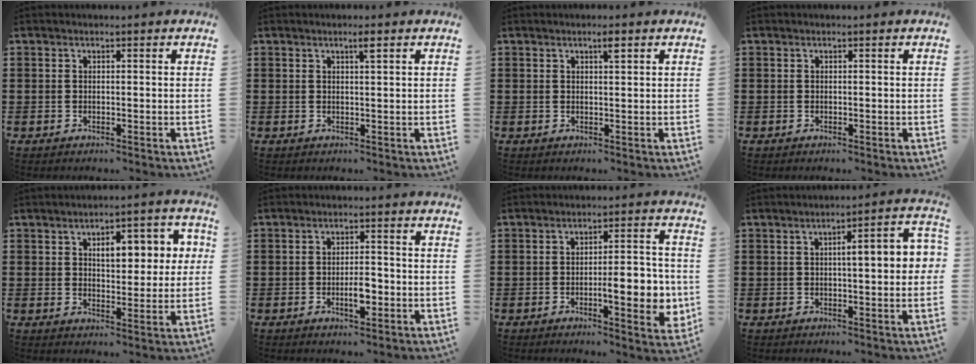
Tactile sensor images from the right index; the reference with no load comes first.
{"total": 1.7, "force": [1.0, 0.1, 1.4], "torque": [-0.021, -0.003, 0.015]}
{"total": 1.9, "force": [1.2, 0.3, 1.5], "torque": [-0.023, 0.000, 0.017]}
{"total": 0.0}
{"total": 6.5, "force": [1.9, 3.4, 5.3], "torque": [-0.080, 0.000, 0.021]}
{"total": 4.2, "force": [-1.2, 1.6, 3.7], "torque": [-0.072, 0.003, -0.024]}
{"total": 8.7, "force": [-1.9, 2.7, 8.1], "torque": [-0.100, -0.008, -0.034]}
{"total": 5.8, "force": [0.3, 0.9, 5.8], "torque": [-0.086, -0.002, -0.003]}